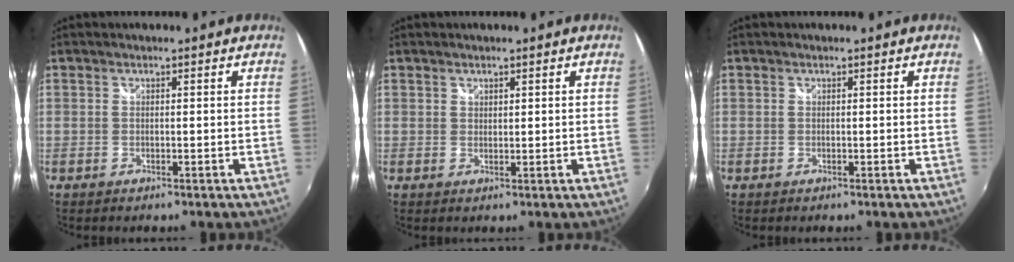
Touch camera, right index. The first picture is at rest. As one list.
[{"total": 0.9, "force": [0.7, 0.6, 0.1], "torque": [0.001, 0.001, 0.011]}, {"total": 0.0}]